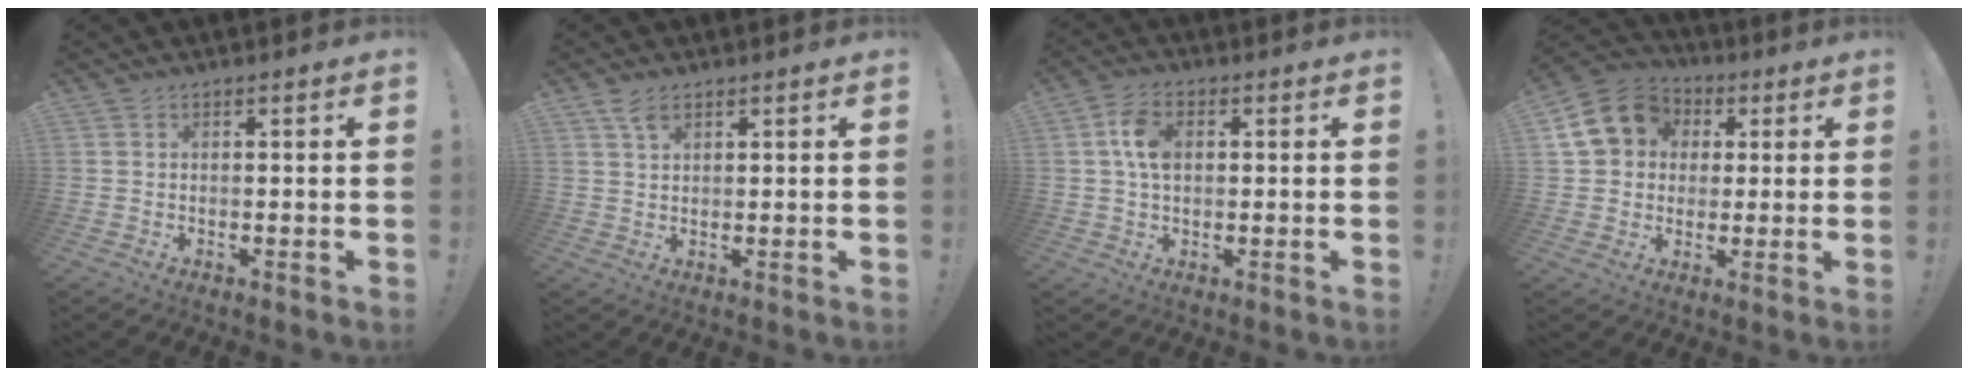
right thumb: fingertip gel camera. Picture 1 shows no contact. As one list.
[{"total": 3.4, "force": [2.2, 1.5, 2.1], "torque": [-0.036, -0.004, 0.038]}, {"total": 8.0, "force": [1.3, 5.2, 5.9], "torque": [-0.114, 0.008, 0.024]}, {"total": 14.7, "force": [4.0, 12.5, 6.7], "torque": [-0.096, -0.006, 0.082]}]